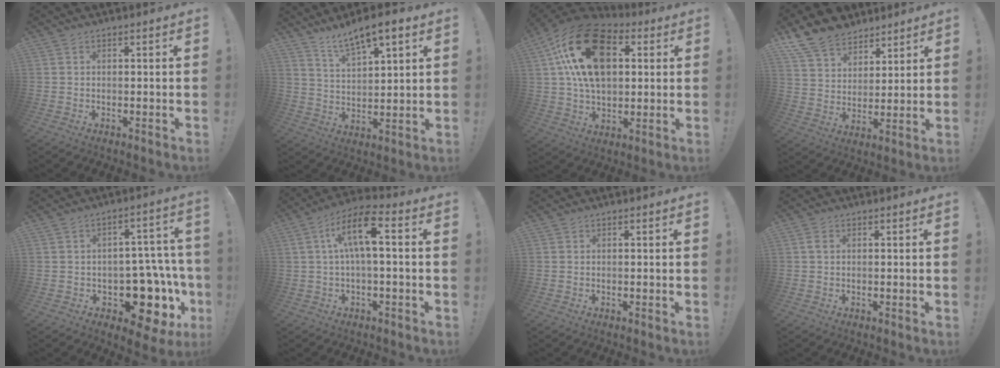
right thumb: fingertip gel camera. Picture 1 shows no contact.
{"total": 9.4, "force": [7.2, 2.5, 5.6], "torque": [-0.096, -0.038, 0.127]}
{"total": 24.0, "force": [7.1, 15.4, 17.0], "torque": [-0.294, -0.018, 0.126]}
{"total": 12.7, "force": [9.9, 7.3, 3.3], "torque": [-0.070, -0.070, 0.194]}
{"total": 15.6, "force": [-5.8, 9.9, 10.5], "torque": [-0.094, 0.043, -0.080]}
{"total": 12.4, "force": [2.4, 3.9, 11.5], "torque": [-0.201, 0.000, 0.036]}
{"total": 0.0}
{"total": 1.6, "force": [0.2, 1.2, 1.1], "torque": [-0.018, 0.003, 0.004]}